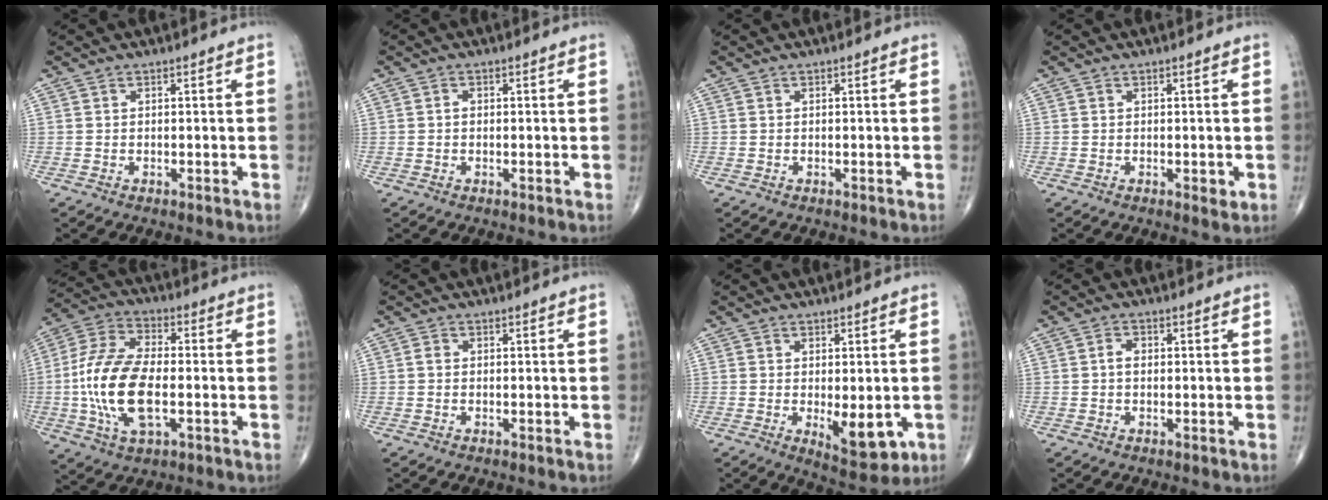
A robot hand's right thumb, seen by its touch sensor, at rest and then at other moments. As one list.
[{"total": 0.8, "force": [0.0, 0.7, 0.5], "torque": [-0.003, 0.003, -0.003]}, {"total": 0.0}, {"total": 1.5, "force": [-0.3, 0.8, 1.3], "torque": [-0.011, -0.004, -0.004]}, {"total": 16.7, "force": [-2.5, 8.1, 14.4], "torque": [-0.300, 0.015, -0.047]}, {"total": 0.9, "force": [-0.1, 0.7, 0.5], "torque": [-0.006, 0.002, -0.004]}, {"total": 8.3, "force": [-1.8, 3.6, 7.2], "torque": [-0.084, -0.018, -0.016]}, {"total": 1.9, "force": [0.0, 1.4, 1.3], "torque": [-0.019, 0.009, -0.003]}]